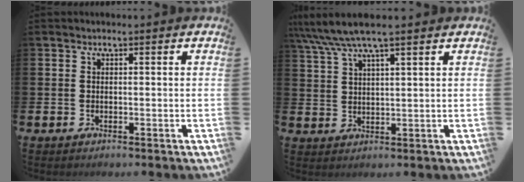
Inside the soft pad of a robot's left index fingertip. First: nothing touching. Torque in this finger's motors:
{"motor_torque": [1.03, -1.11, 1.05, 0.21]}